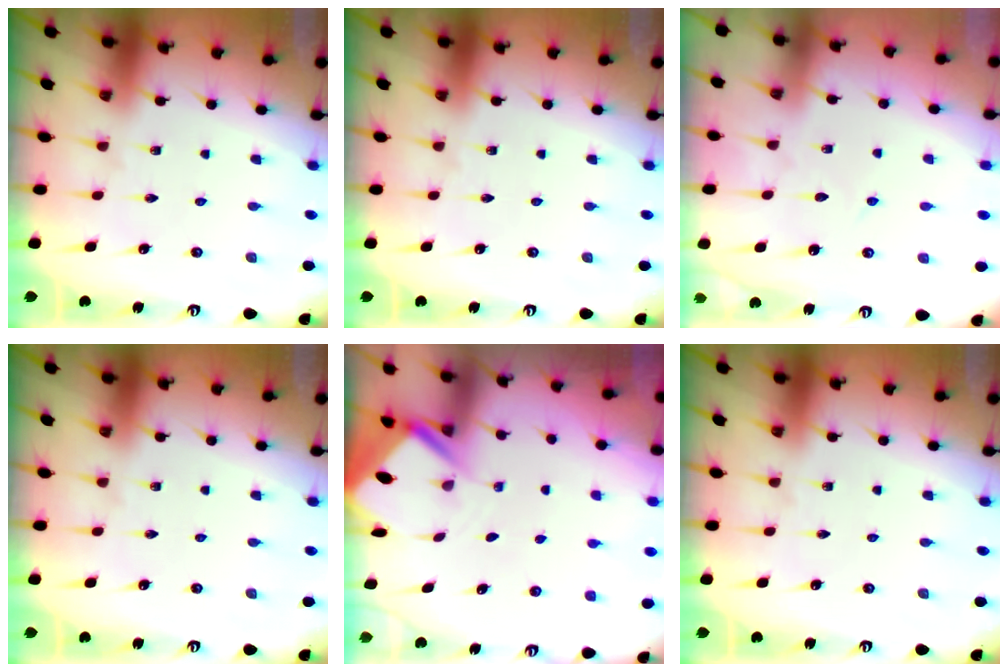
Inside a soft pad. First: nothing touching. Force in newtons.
{"total": 0.0}
{"total": 4.5, "press": 4.4, "slide": 0.5}
{"total": 0.0}
{"total": 3.1, "press": 3.1, "slide": 0.3}
{"total": 0.0}